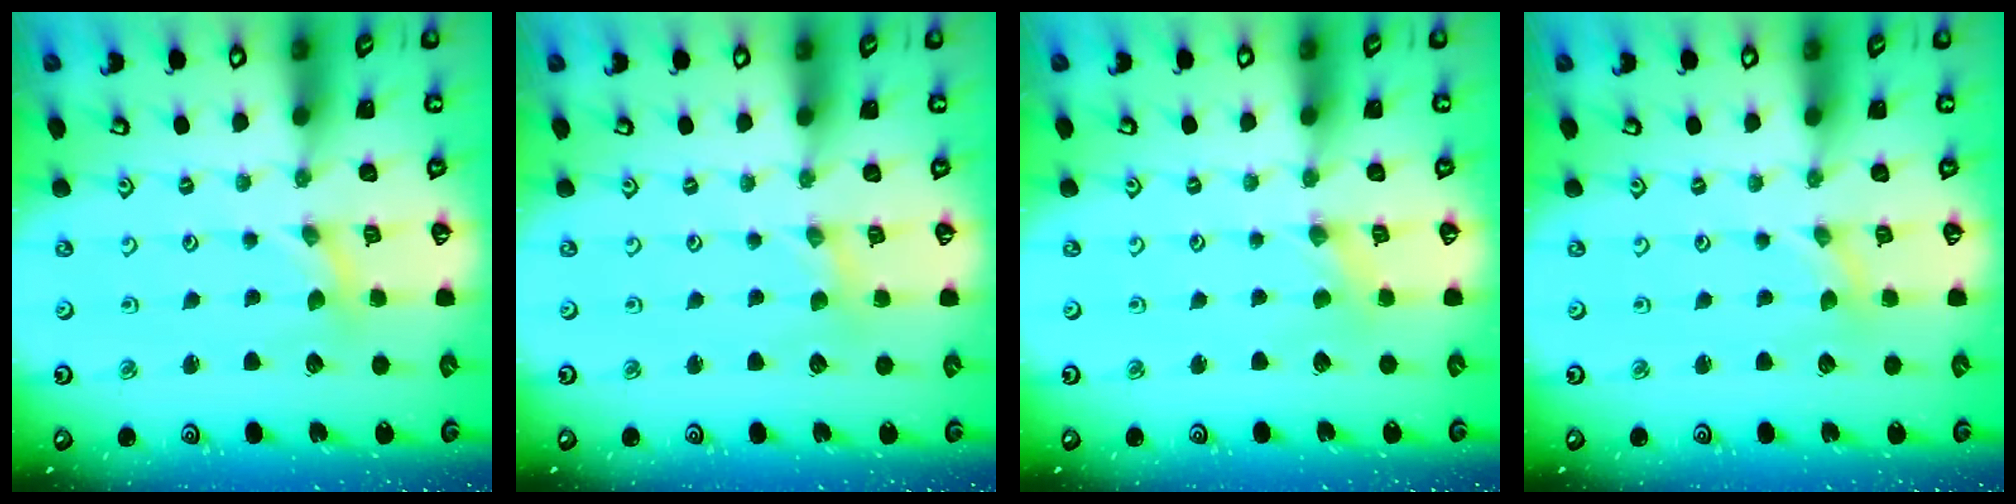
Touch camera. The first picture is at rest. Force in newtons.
{"total": 0.0}
{"total": 0.0}
{"total": 0.0}